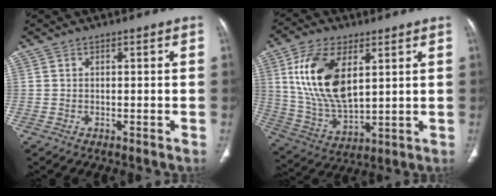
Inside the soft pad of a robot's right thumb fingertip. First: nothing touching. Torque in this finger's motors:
{"motor_torque": [0.23, 2.67, 1.78, 0.67, 0.50]}